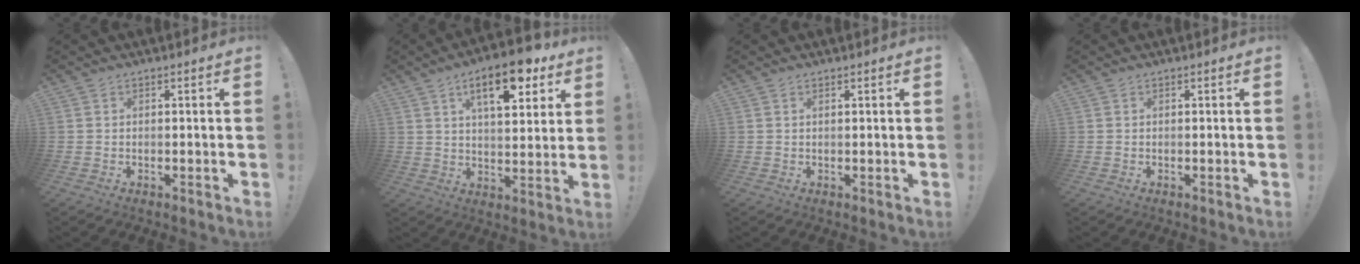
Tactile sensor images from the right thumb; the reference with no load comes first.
{"total": 14.4, "force": [7.5, 5.5, 10.9], "torque": [-0.157, -0.028, 0.121]}
{"total": 0.5, "force": [0.3, -0.3, 0.3], "torque": [-0.006, 0.000, 0.005]}
{"total": 0.0}